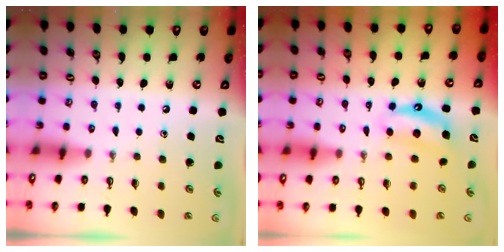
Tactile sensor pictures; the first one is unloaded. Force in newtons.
{"total": 6.7, "press": 6.6, "slide": 0.4}